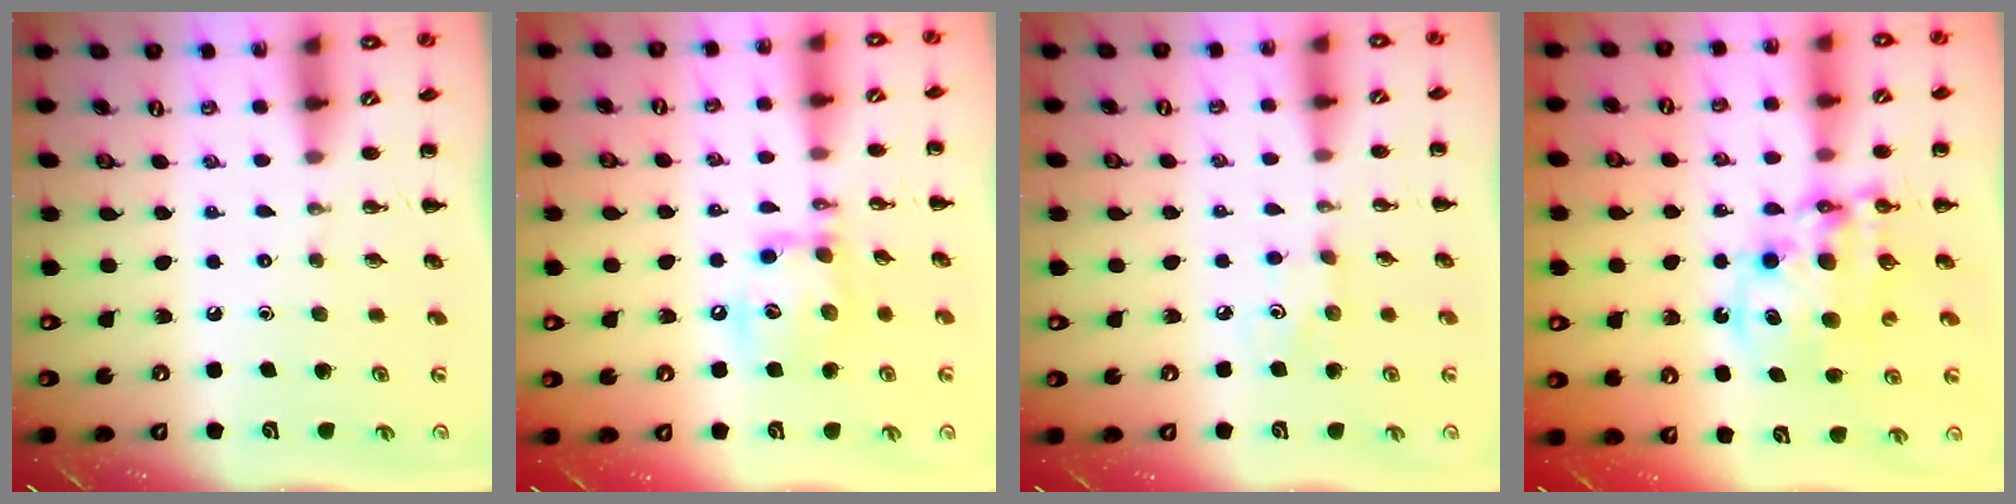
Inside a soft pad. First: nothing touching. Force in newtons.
{"total": 13.6, "press": 13.5, "slide": 1.2}
{"total": 4.1, "press": 4.0, "slide": 0.9}
{"total": 12.1, "press": 11.8, "slide": 2.8}